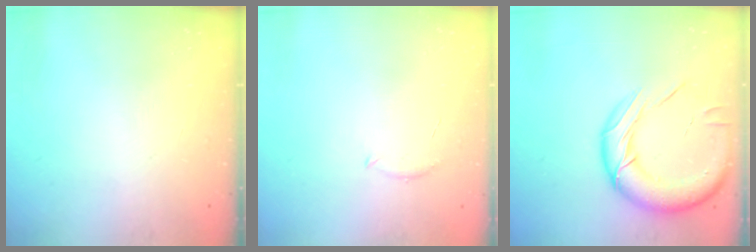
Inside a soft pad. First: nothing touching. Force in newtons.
{"total": 5.5, "press": 5.2, "slide": 1.5}
{"total": 18.6, "press": 18.2, "slide": 3.5}